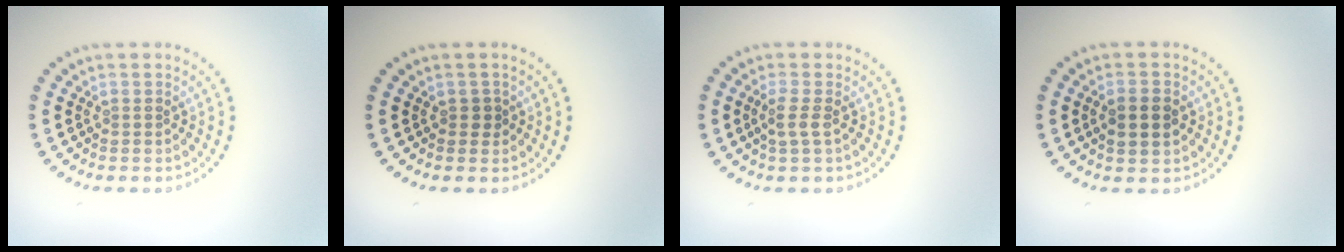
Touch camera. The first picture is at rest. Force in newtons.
{"total": 0.9, "press": 0.8, "slide": 0.4}
{"total": 1.5, "press": 1.3, "slide": 0.6}
{"total": 2.6, "press": 2.6, "slide": 0.1}